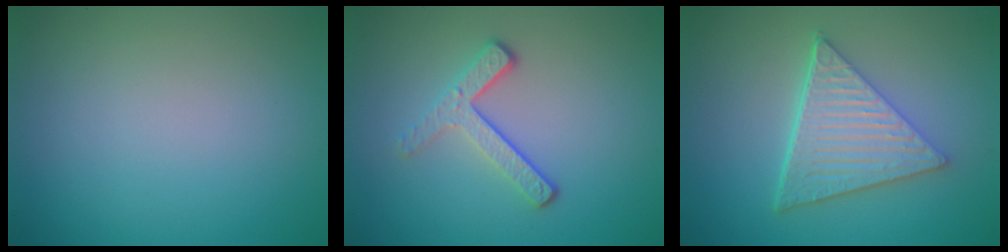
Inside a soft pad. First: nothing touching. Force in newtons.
{"total": 3.0, "press": 2.2, "slide": 2.1}
{"total": 6.3, "press": 4.6, "slide": 4.3}